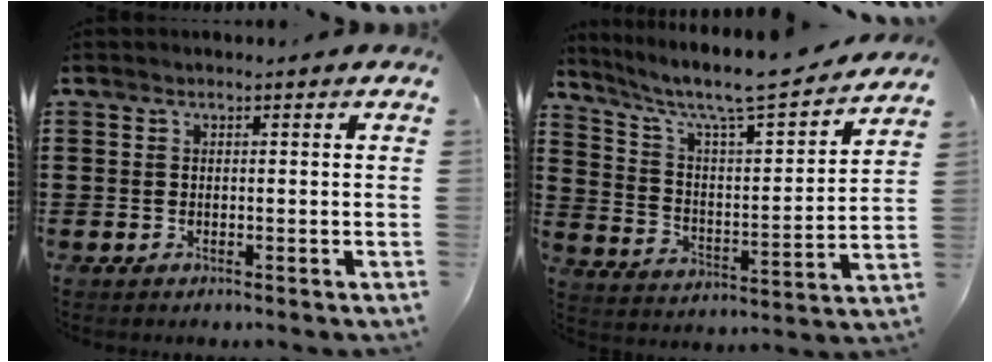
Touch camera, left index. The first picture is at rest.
{"total": 7.1, "force": [6.2, 0.5, 3.4], "torque": [-0.097, -0.053, 0.097]}